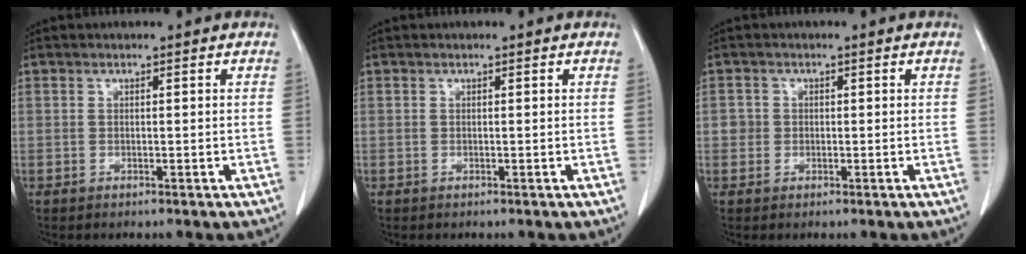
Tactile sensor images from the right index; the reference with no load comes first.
{"total": 0.0}
{"total": 1.7, "force": [0.1, 1.7, 0.2], "torque": [0.007, 0.008, 0.002]}